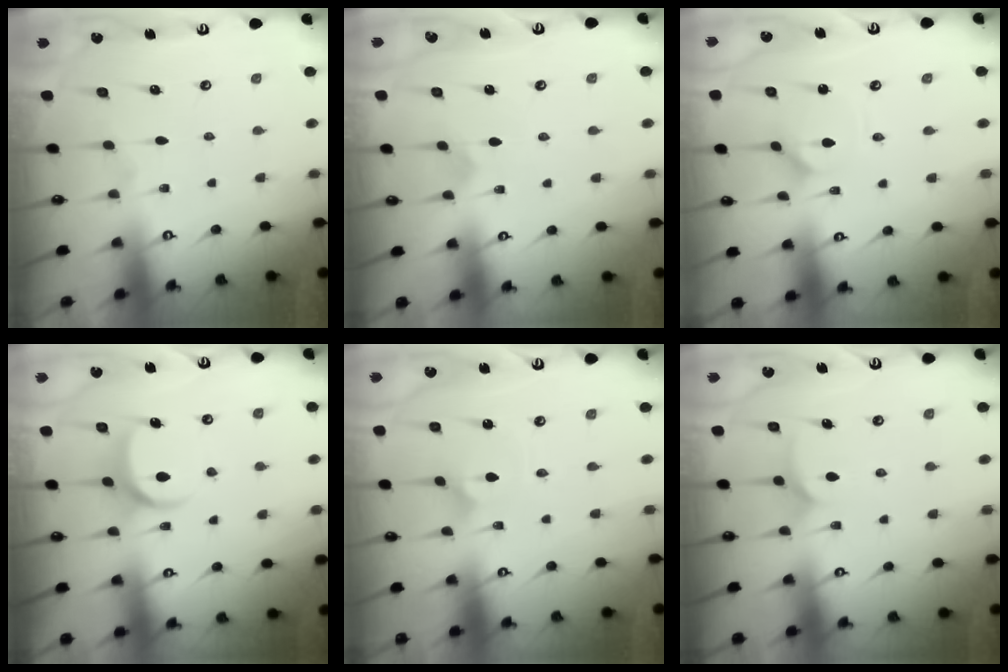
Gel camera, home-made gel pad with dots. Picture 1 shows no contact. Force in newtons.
{"total": 2.4, "press": 2.4, "slide": 0.3}
{"total": 1.8, "press": 1.8, "slide": 0.3}
{"total": 8.0, "press": 8.0, "slide": 0.7}
{"total": 2.9, "press": 2.9, "slide": 0.1}
{"total": 6.3, "press": 6.3, "slide": 0.3}